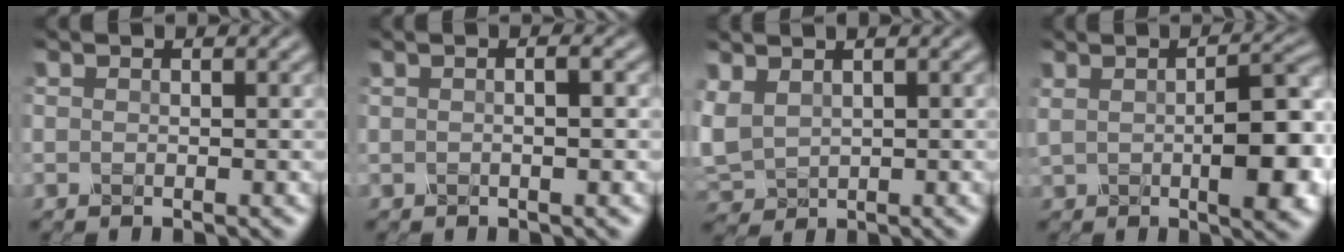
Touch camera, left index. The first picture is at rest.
{"total": 2.7, "force": [0.6, 1.2, 2.3], "torque": [-0.007, 0.009, -0.014]}
{"total": 3.2, "force": [1.0, 2.2, 2.2], "torque": [-0.069, 0.001, 0.022]}
{"total": 7.2, "force": [-0.1, 2.2, 6.9], "torque": [-0.102, -0.001, 0.003]}